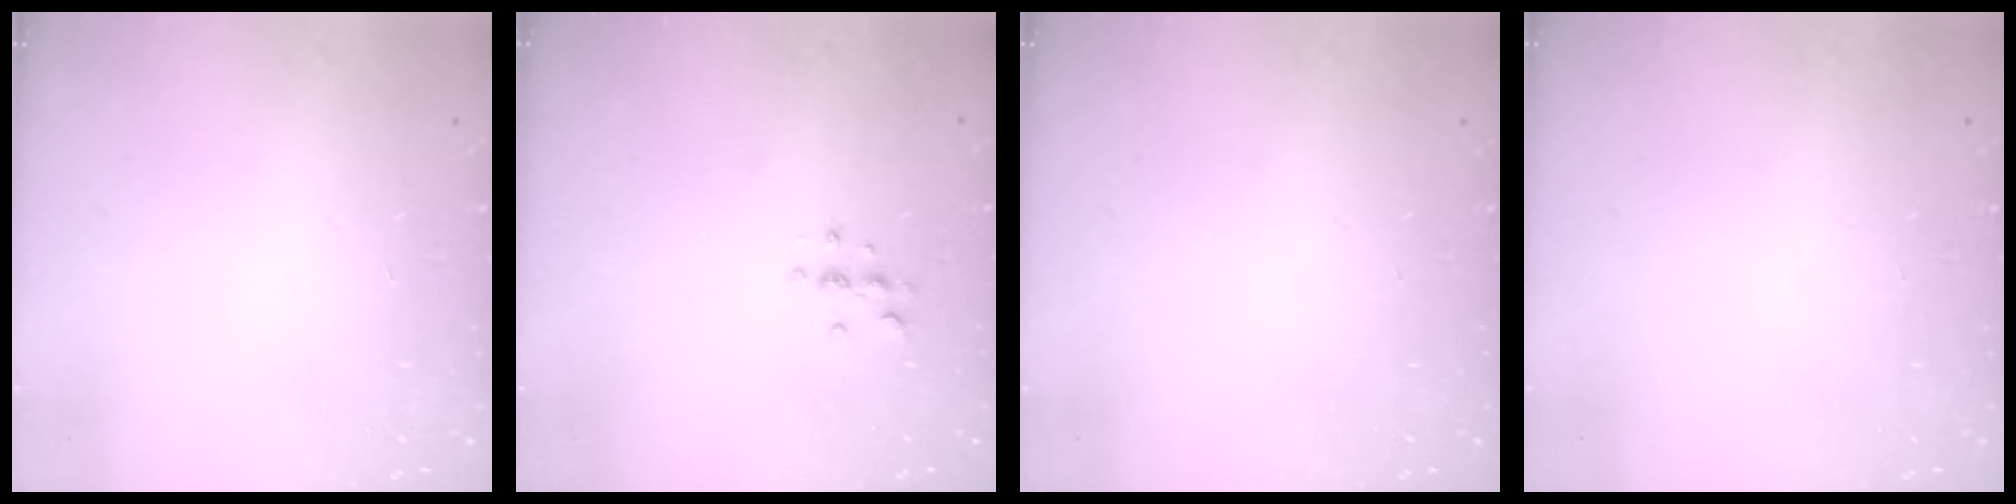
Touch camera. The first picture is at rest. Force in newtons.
{"total": 3.0, "press": 3.0, "slide": 0.4}
{"total": 0.0}
{"total": 0.0}